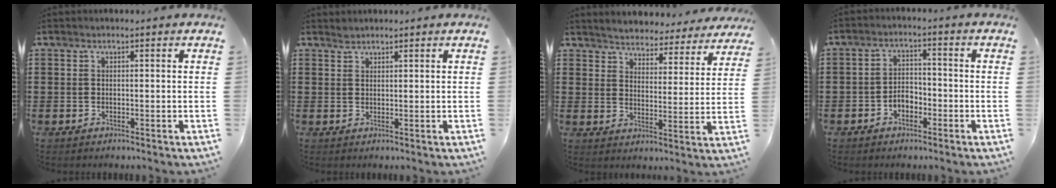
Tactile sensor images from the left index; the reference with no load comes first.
{"total": 1.1, "force": [1.0, 0.3, 0.1], "torque": [-0.003, 0.000, 0.021]}
{"total": 4.1, "force": [4.1, 0.0, -0.3], "torque": [-0.020, -0.036, 0.068]}
{"total": 2.9, "force": [-1.8, 1.7, 1.5], "torque": [-0.031, 0.007, -0.038]}